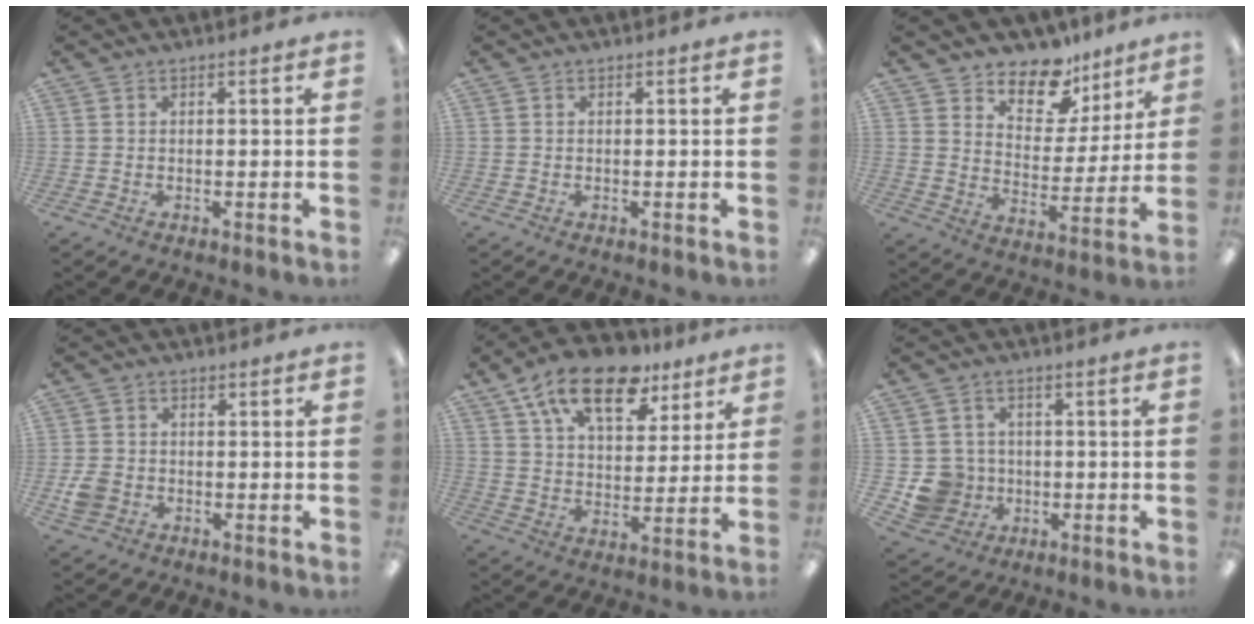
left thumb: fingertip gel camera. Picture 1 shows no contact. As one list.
[{"total": 0.0}, {"total": 12.1, "force": [9.9, 6.1, 3.6], "torque": [-0.059, -0.073, 0.182]}, {"total": 4.2, "force": [-1.2, 3.6, 1.9], "torque": [-0.021, 0.008, -0.021]}, {"total": 17.5, "force": [11.2, 8.9, 10.1], "torque": [-0.168, -0.049, 0.195]}, {"total": 8.0, "force": [-1.0, 7.8, 1.3], "torque": [-0.052, 0.014, -0.008]}]